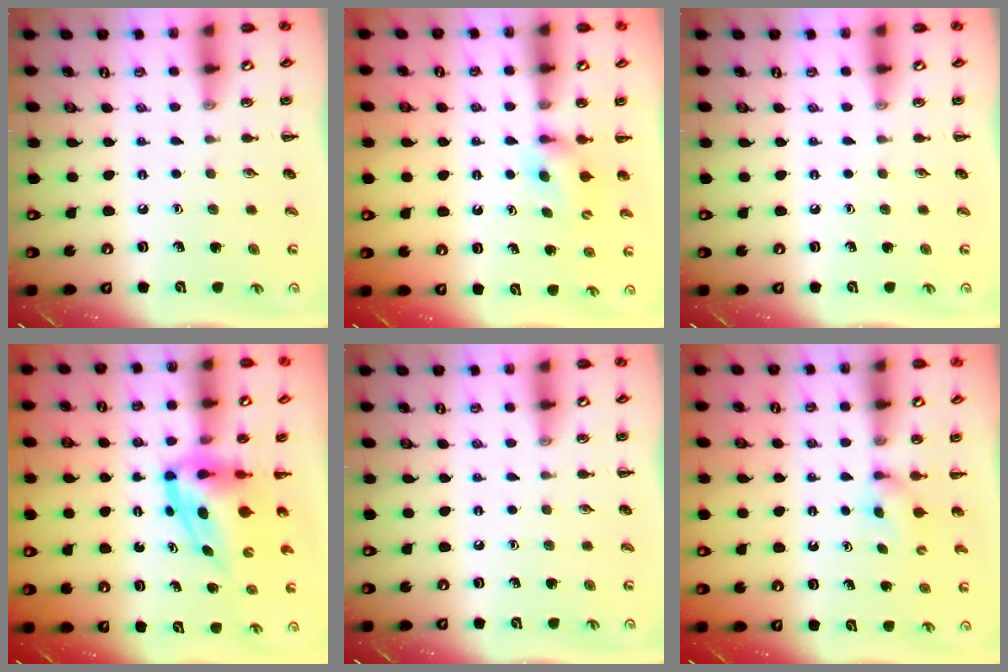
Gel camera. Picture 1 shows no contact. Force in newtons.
{"total": 5.9, "press": 5.7, "slide": 1.2}
{"total": 0.0}
{"total": 5.6, "press": 5.3, "slide": 1.5}
{"total": 0.0}
{"total": 2.4, "press": 2.3, "slide": 0.9}